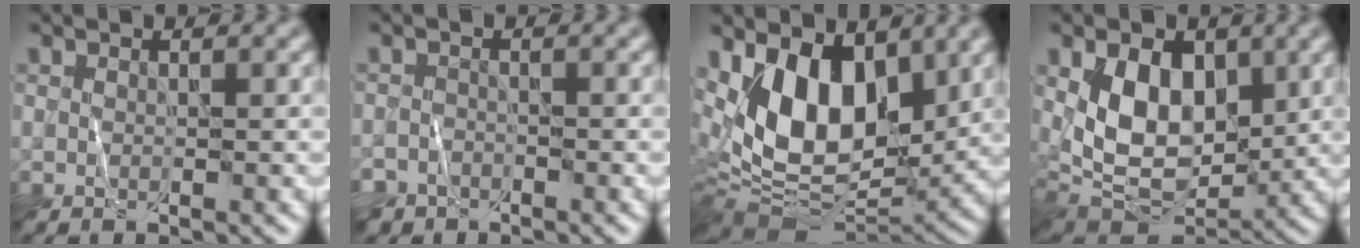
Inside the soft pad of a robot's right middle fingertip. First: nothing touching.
{"total": 2.8, "force": [-2.4, 1.5, 0.1], "torque": [0.011, 0.002, -0.040]}
{"total": 11.4, "force": [2.9, 6.7, 8.8], "torque": [-0.155, -0.014, 0.049]}
{"total": 8.1, "force": [1.6, 5.1, 6.1], "torque": [-0.103, -0.011, 0.025]}